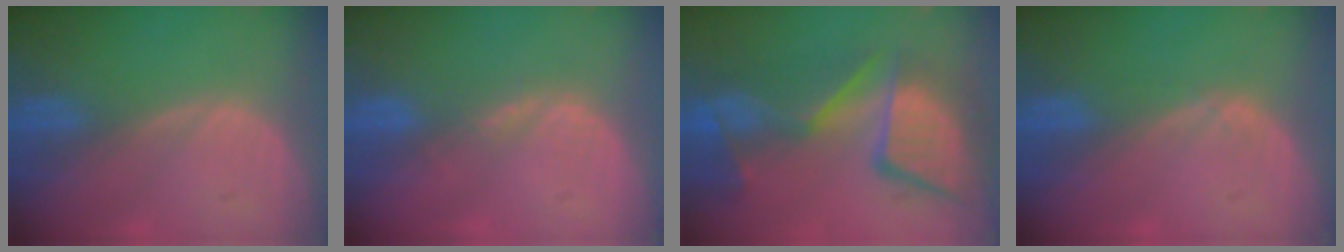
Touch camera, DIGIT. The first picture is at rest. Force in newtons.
{"total": 2.3, "press": 1.8, "slide": 1.5}
{"total": 13.4, "press": 11.3, "slide": 7.3}
{"total": 0.7, "press": 0.6, "slide": 0.2}